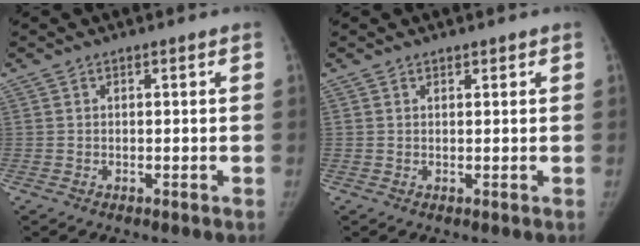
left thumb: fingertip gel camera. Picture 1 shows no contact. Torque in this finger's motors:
{"motor_torque": [-0.44, -0.26, -0.09, -0.09, -0.02]}